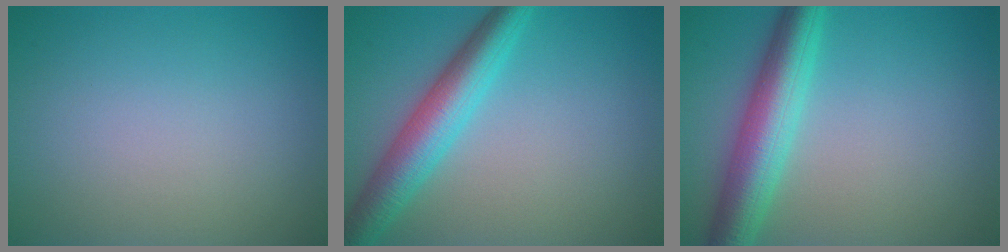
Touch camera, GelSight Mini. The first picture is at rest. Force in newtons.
{"total": 5.5, "press": 5.5, "slide": 0.0}
{"total": 6.2, "press": 6.2, "slide": 0.3}